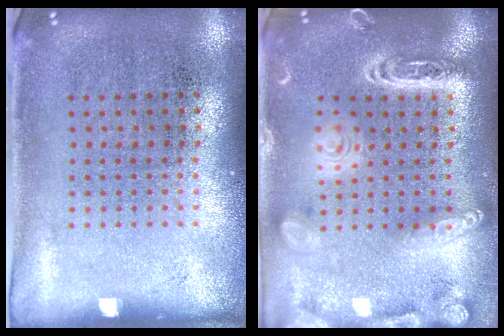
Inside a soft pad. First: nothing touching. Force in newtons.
{"total": 2.8, "press": 2.8, "slide": 0.3}